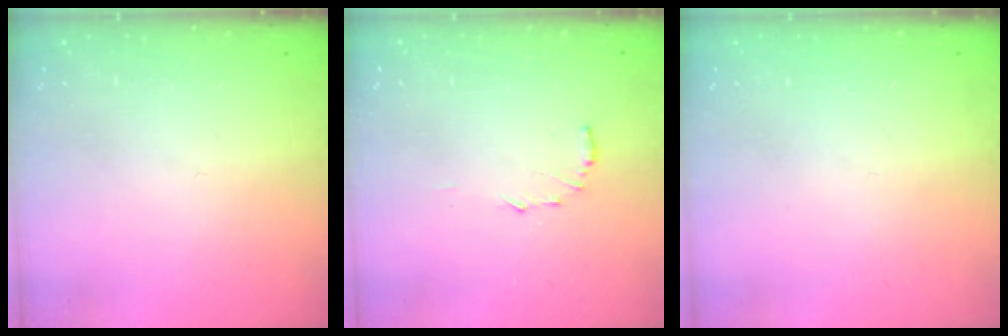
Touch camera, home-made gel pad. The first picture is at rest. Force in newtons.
{"total": 6.4, "press": 6.4, "slide": 0.6}
{"total": 0.0}